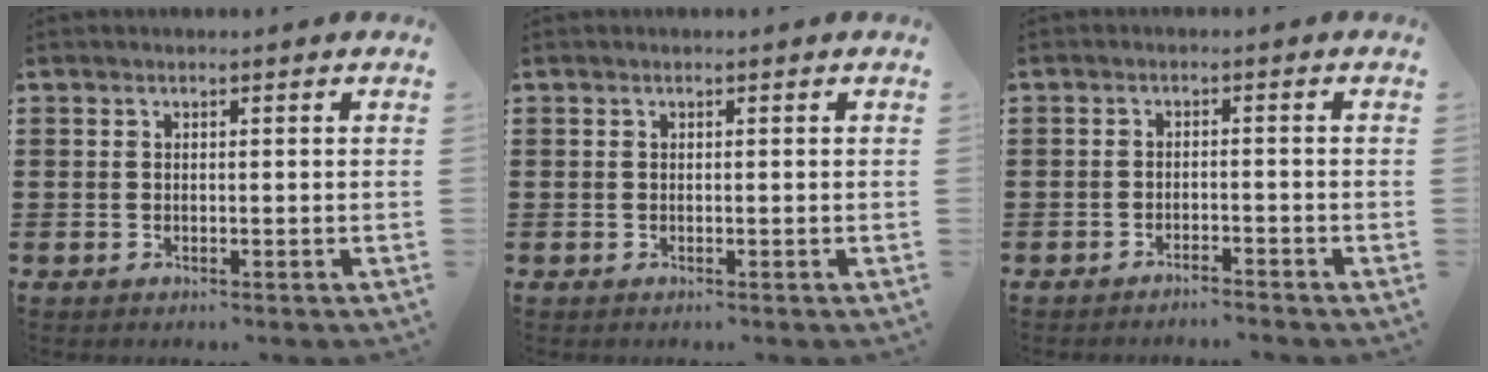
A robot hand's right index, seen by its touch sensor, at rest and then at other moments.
{"total": 0.0}
{"total": 1.8, "force": [-1.8, -0.1, 0.2], "torque": [-0.007, 0.003, -0.038]}